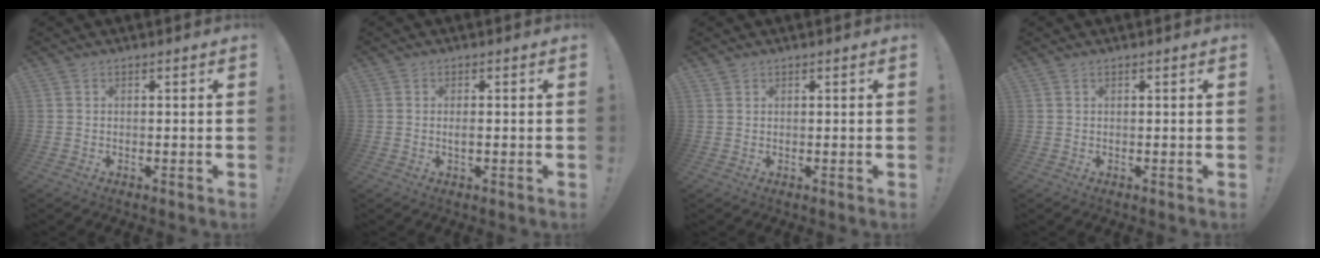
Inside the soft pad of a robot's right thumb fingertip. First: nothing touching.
{"total": 1.3, "force": [-0.3, 0.3, 1.3], "torque": [-0.017, -0.003, -0.007]}
{"total": 0.8, "force": [0.7, 0.4, 0.1], "torque": [0.003, -0.004, 0.012]}
{"total": 0.0}